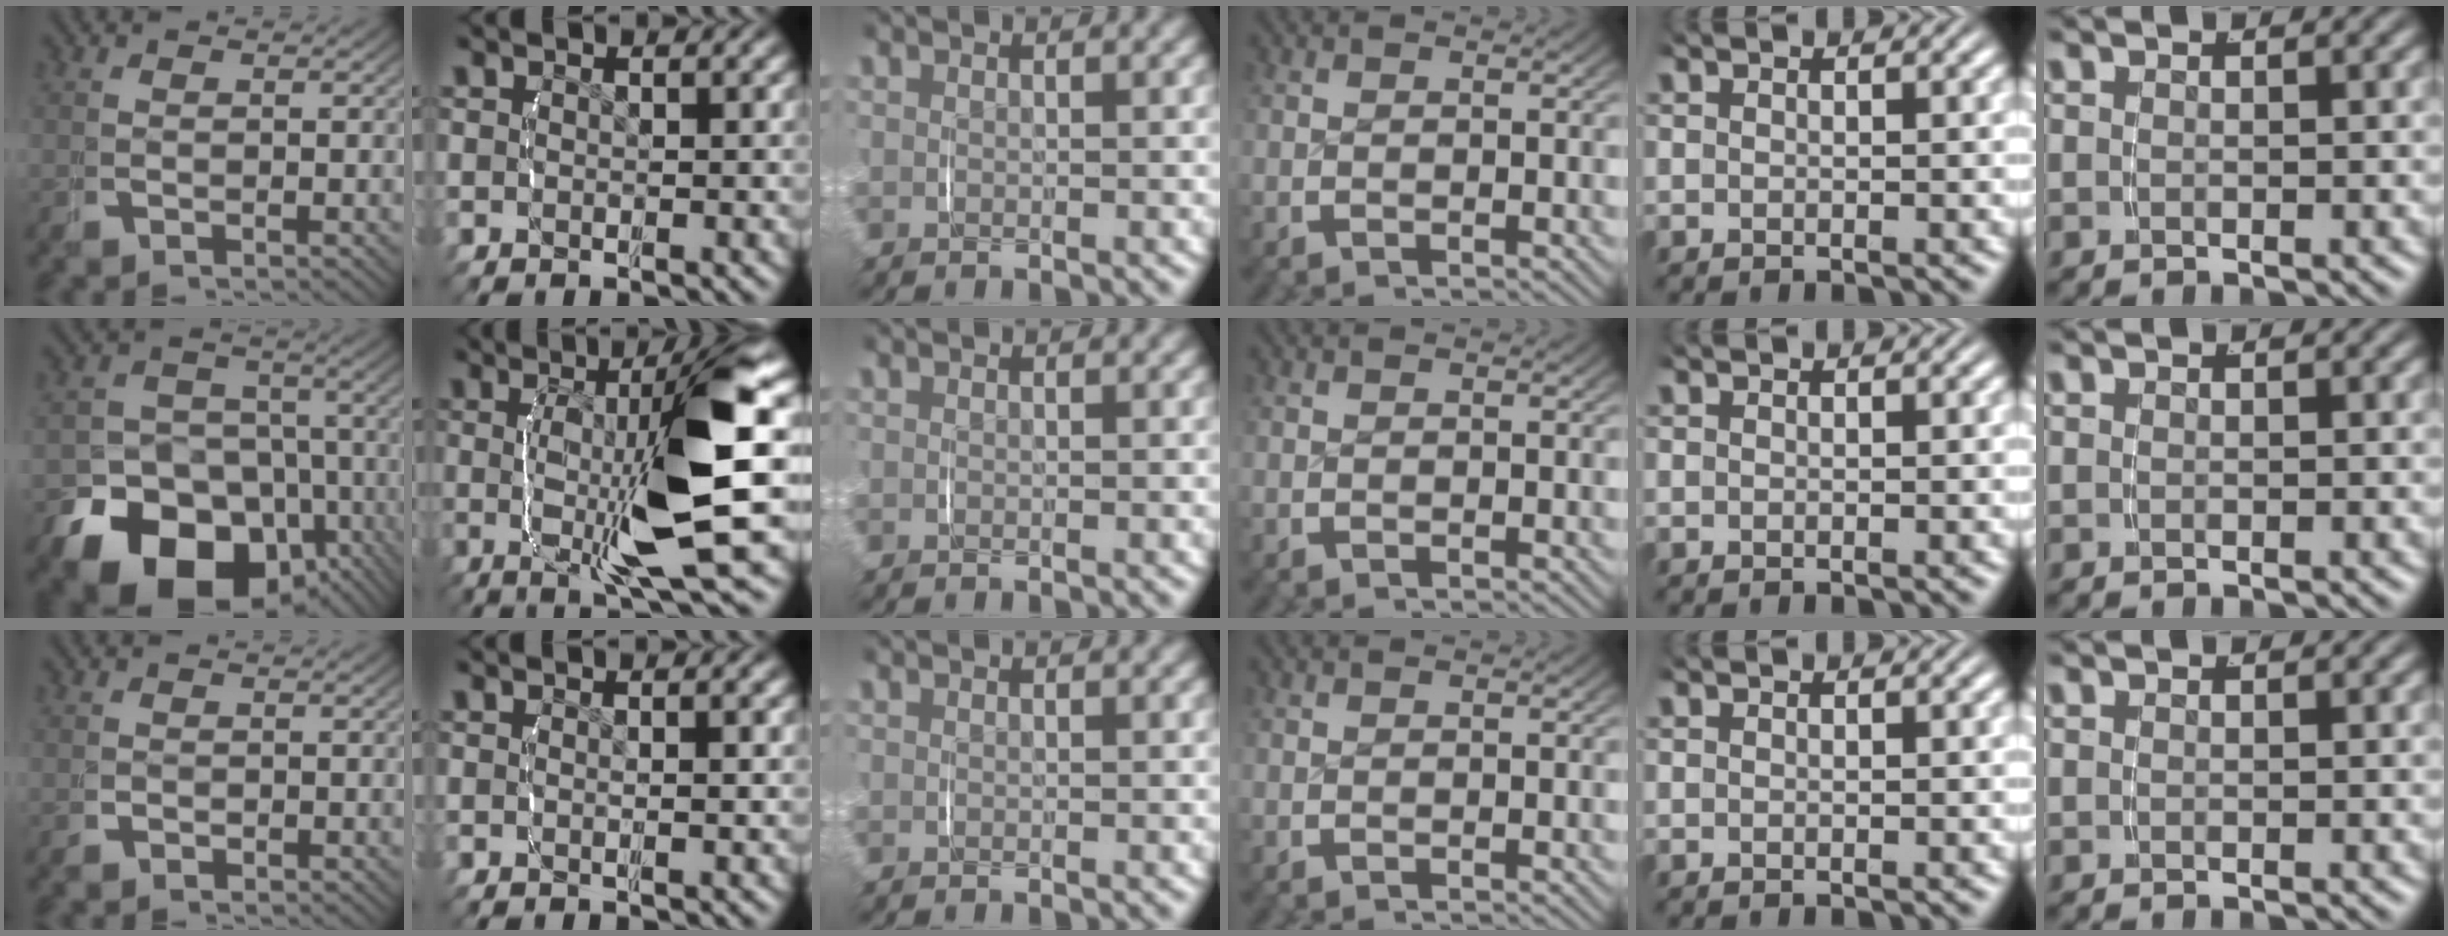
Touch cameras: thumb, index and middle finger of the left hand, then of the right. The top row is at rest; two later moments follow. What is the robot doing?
{"motion": "lift_and_place", "object": "jar lid"}